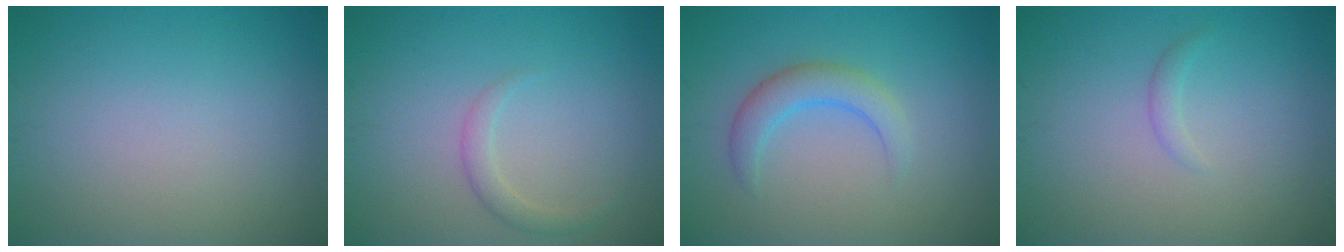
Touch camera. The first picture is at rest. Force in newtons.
{"total": 1.5, "press": 1.5, "slide": 0.0}
{"total": 2.9, "press": 2.9, "slide": 0.2}
{"total": 0.8, "press": 0.8, "slide": 0.1}